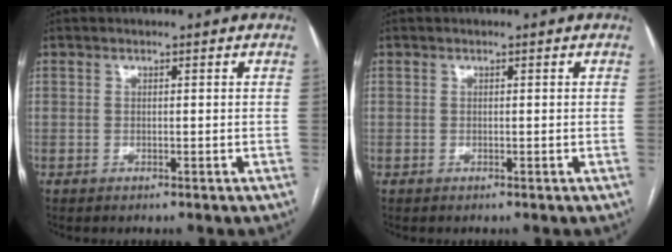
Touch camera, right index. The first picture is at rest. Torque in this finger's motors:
{"motor_torque": [0.00, 0.00, -0.01, 0.00]}